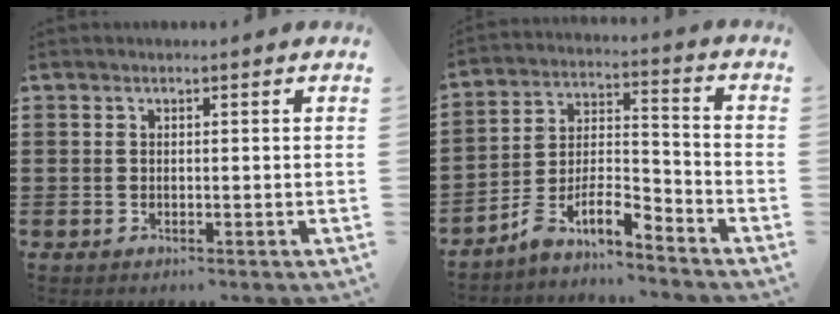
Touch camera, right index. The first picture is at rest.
{"total": 7.8, "force": [-6.2, 2.2, 4.3], "torque": [-0.096, -0.004, -0.123]}